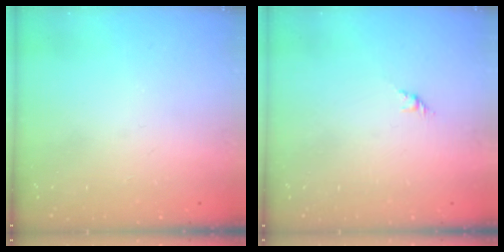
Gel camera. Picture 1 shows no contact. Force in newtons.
{"total": 1.6, "press": 1.5, "slide": 0.7}